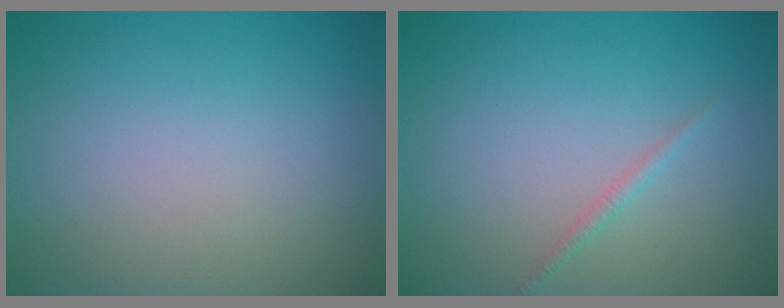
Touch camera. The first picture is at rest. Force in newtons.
{"total": 0.8, "press": 0.8, "slide": 0.1}